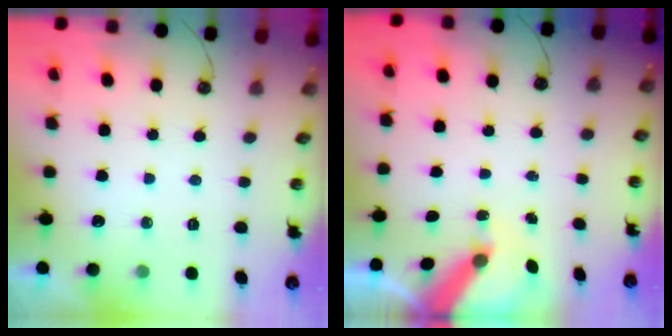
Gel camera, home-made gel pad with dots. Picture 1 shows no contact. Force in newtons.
{"total": 7.8, "press": 7.8, "slide": 0.8}